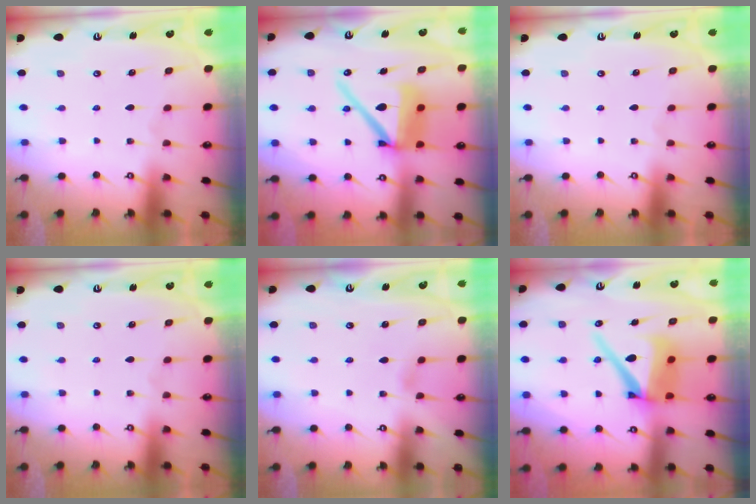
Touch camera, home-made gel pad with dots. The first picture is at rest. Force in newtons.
{"total": 15.5, "press": 15.3, "slide": 1.8}
{"total": 0.0}
{"total": 0.0}
{"total": 3.6, "press": 3.6, "slide": 0.3}
{"total": 14.0, "press": 13.9, "slide": 1.7}